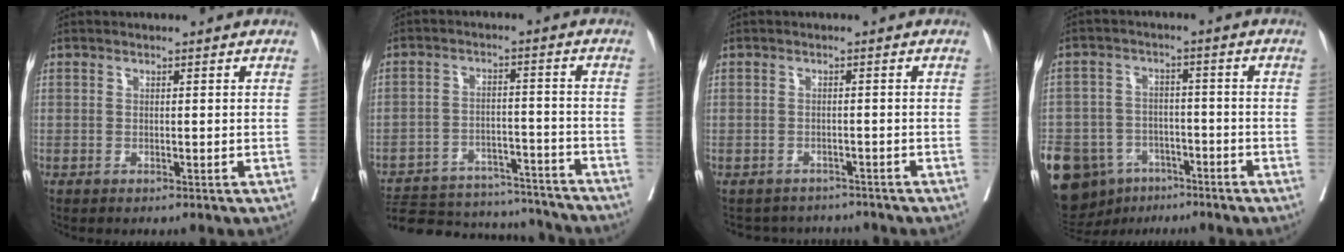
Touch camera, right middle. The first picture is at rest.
{"total": 21.3, "force": [-19.5, 6.0, 6.1], "torque": [-0.124, 0.003, -0.269]}
{"total": 5.3, "force": [-4.8, 2.2, -0.6], "torque": [0.018, 0.011, -0.064]}
{"total": 24.9, "force": [-13.7, 17.3, 11.5], "torque": [-0.355, -0.020, -0.213]}